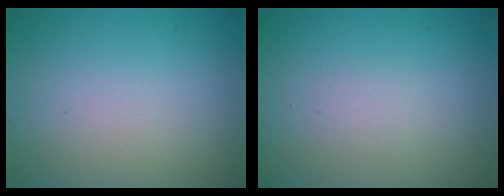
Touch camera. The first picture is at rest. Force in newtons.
{"total": 0.9, "press": 0.9, "slide": 0.1}